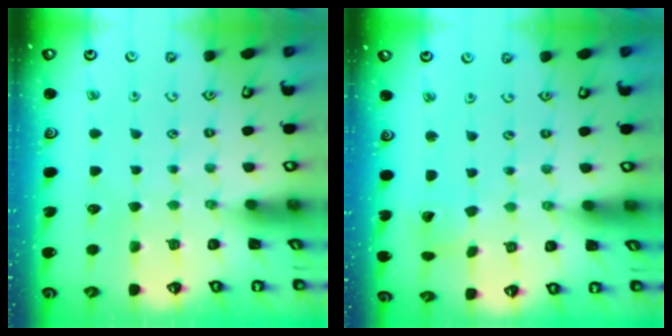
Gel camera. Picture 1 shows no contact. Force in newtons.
{"total": 3.5, "press": 3.5, "slide": 0.4}